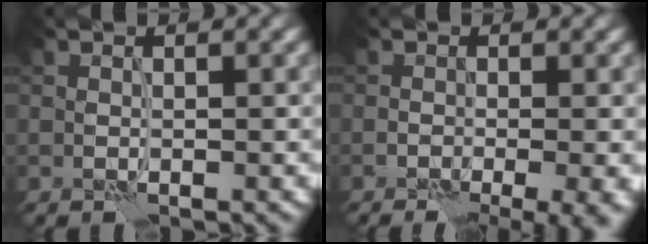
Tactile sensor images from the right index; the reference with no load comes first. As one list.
[{"total": 5.9, "force": [-2.5, 2.2, 4.9], "torque": [-0.038, -0.012, -0.027]}]